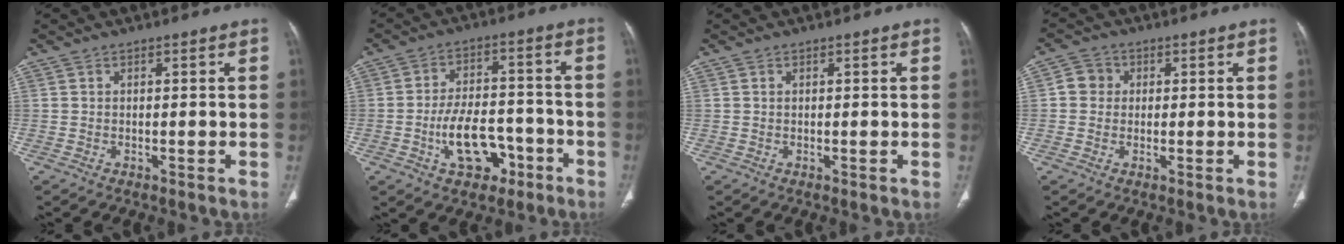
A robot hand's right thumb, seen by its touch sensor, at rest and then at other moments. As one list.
[{"total": 11.0, "force": [-5.2, 6.7, 7.0], "torque": [-0.089, 0.053, -0.073]}, {"total": 0.0}, {"total": 3.7, "force": [0.4, 3.5, 1.3], "torque": [-0.005, 0.007, 0.002]}]